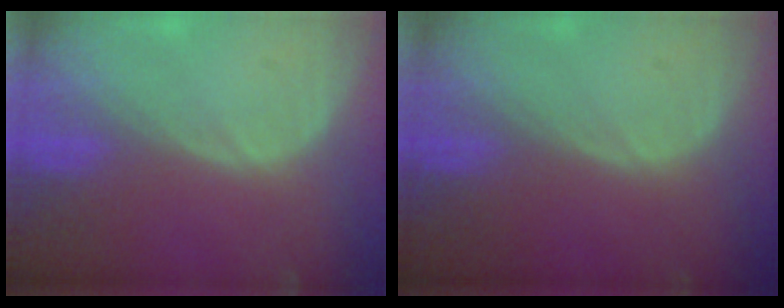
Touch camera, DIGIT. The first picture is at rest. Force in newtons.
{"total": 0.0}